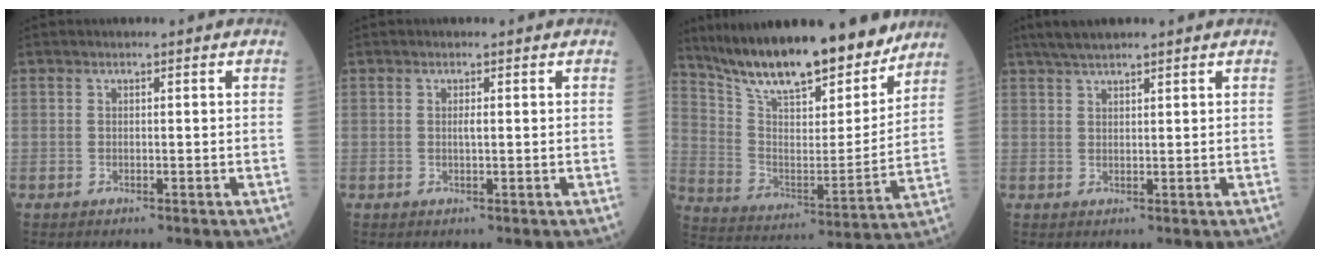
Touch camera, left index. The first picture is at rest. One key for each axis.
{"total": 0.7, "fx": 0.2, "fy": 0.1, "fz": 0.7, "tx": -0.019, "ty": -0.001, "tz": 0.004}
{"total": 21.4, "fx": 18.3, "fy": 4.6, "fz": 10.2, "tx": -0.175, "ty": -0.015, "tz": 0.300}
{"total": 5.1, "fx": 4.3, "fy": 0.3, "fz": 2.8, "tx": -0.050, "ty": 0.032, "tz": 0.078}